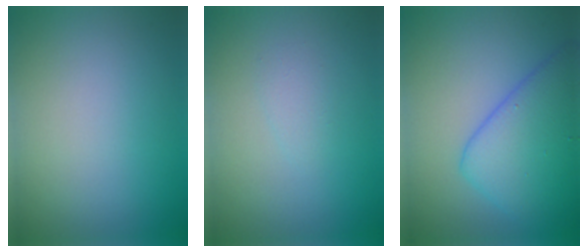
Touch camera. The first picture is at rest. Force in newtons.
{"total": 1.0, "press": 1.0, "slide": 0.0}
{"total": 7.4, "press": 7.4, "slide": 0.2}